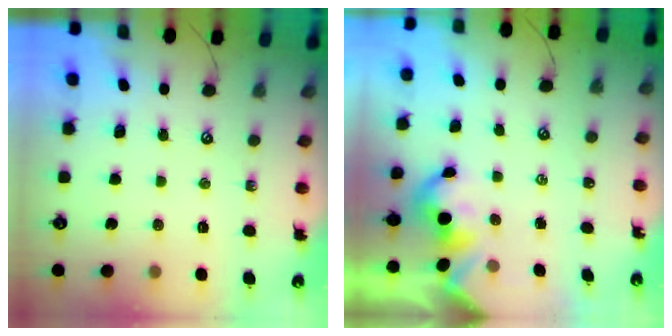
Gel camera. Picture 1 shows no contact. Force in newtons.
{"total": 2.0, "press": 2.0, "slide": 0.2}